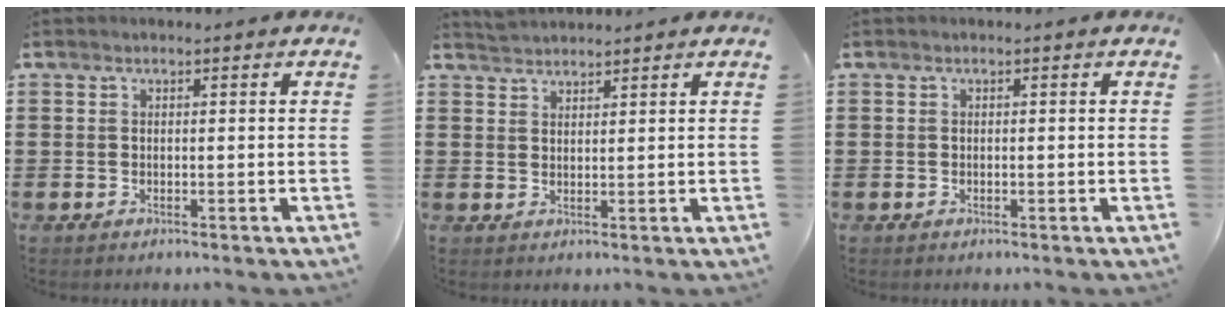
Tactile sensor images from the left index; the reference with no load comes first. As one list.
[{"total": 2.0, "force": [1.9, 0.0, -0.1], "torque": [-0.002, 0.003, 0.039]}, {"total": 0.0}]